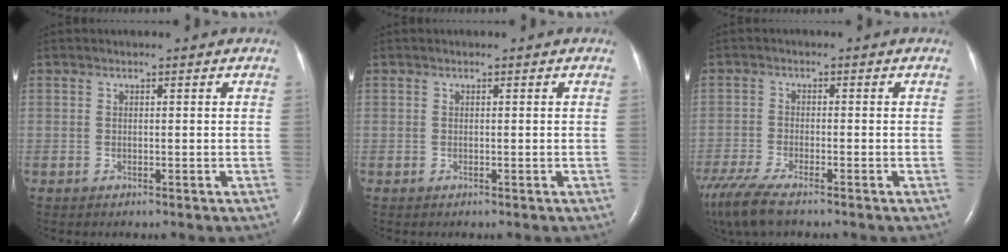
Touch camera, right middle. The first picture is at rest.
{"total": 0.0}
{"total": 9.7, "force": [-7.5, 1.9, 5.9], "torque": [-0.123, -0.025, -0.137]}